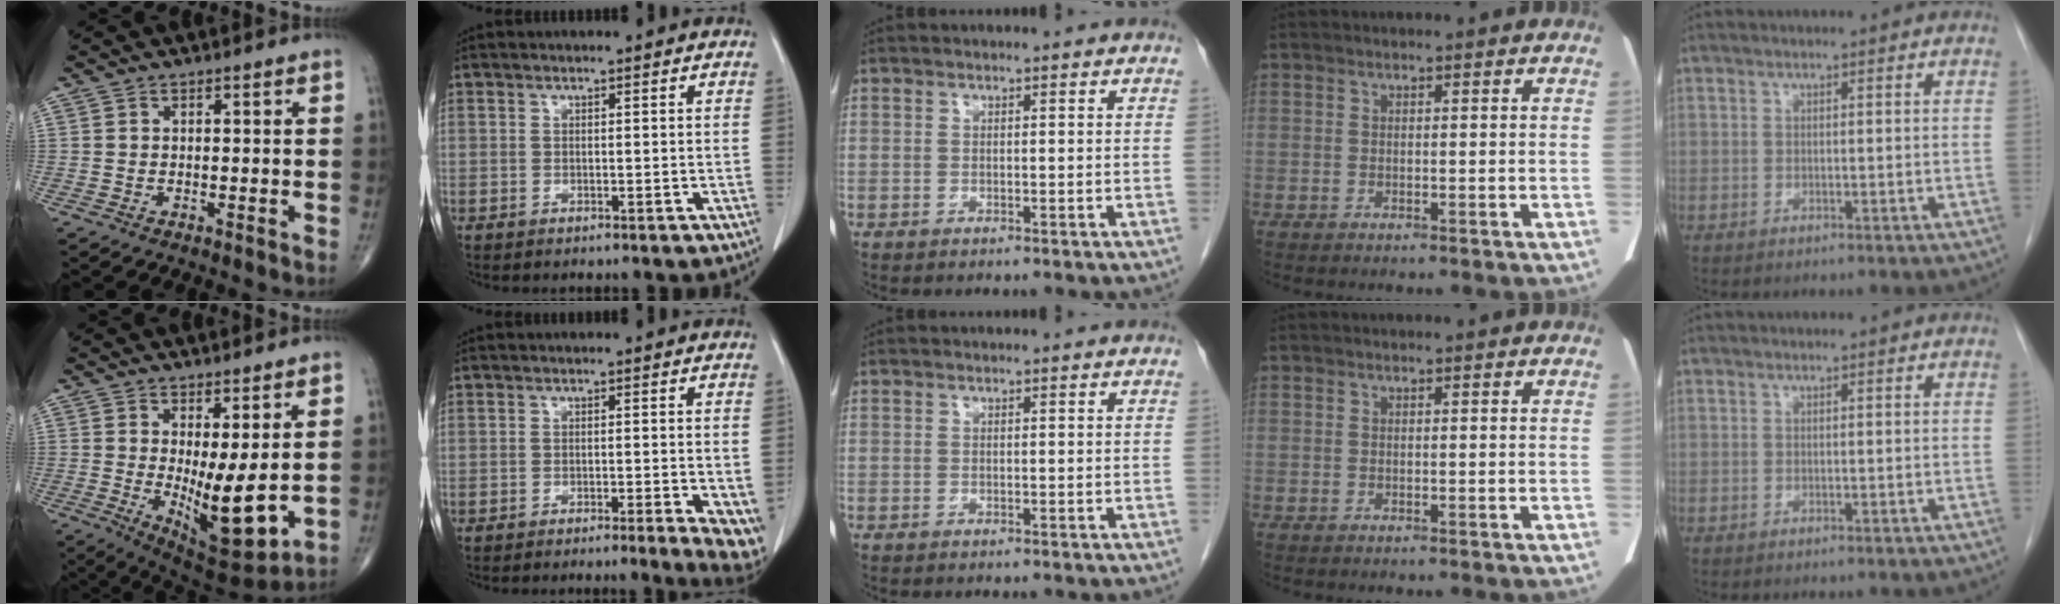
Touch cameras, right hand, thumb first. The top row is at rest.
{"thumb": {"total": 12.2, "force": [-0.1, 4.1, 11.5], "torque": [-0.171, -0.030, 0.015]}, "index": {"total": 7.4, "force": [-4.3, 1.0, 5.9], "torque": [-0.056, -0.011, -0.061]}}